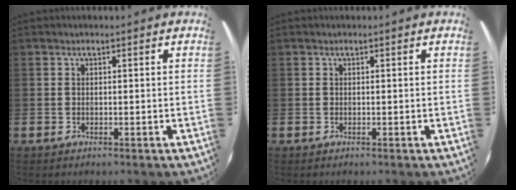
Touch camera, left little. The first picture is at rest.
{"total": 0.0}